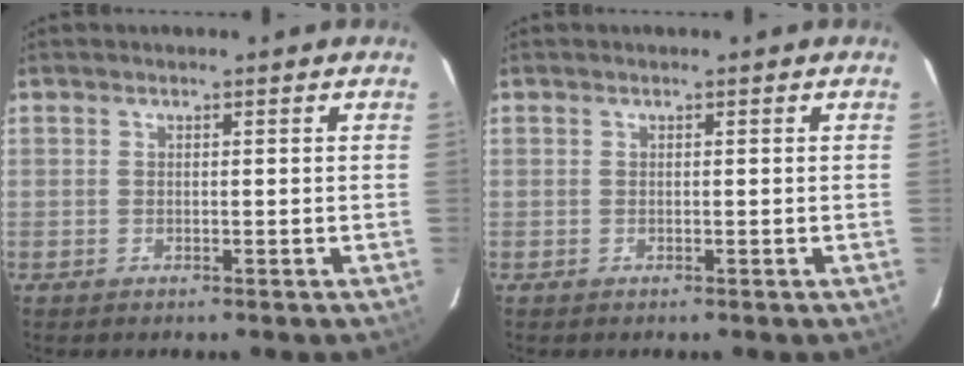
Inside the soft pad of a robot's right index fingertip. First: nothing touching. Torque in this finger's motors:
{"motor_torque": [0.00, 0.00, 0.00, 0.00]}